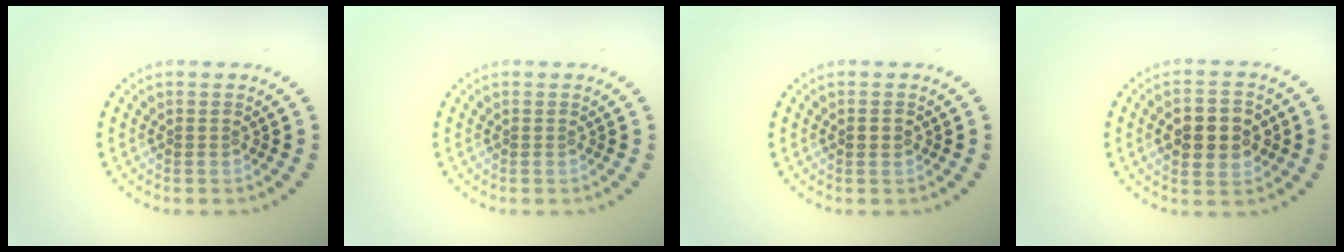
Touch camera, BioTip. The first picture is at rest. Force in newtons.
{"total": 0.0}
{"total": 1.3, "press": 1.3, "slide": 0.3}
{"total": 5.1, "press": 5.1, "slide": 0.2}